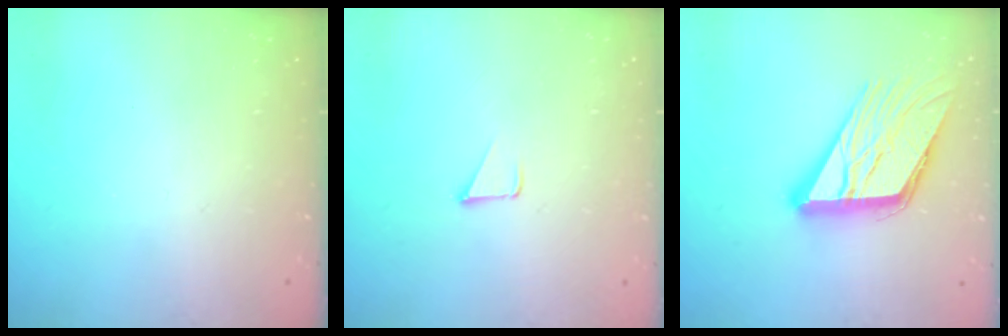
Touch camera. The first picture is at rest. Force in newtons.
{"total": 1.7, "press": 1.7, "slide": 0.1}
{"total": 17.8, "press": 17.7, "slide": 2.1}